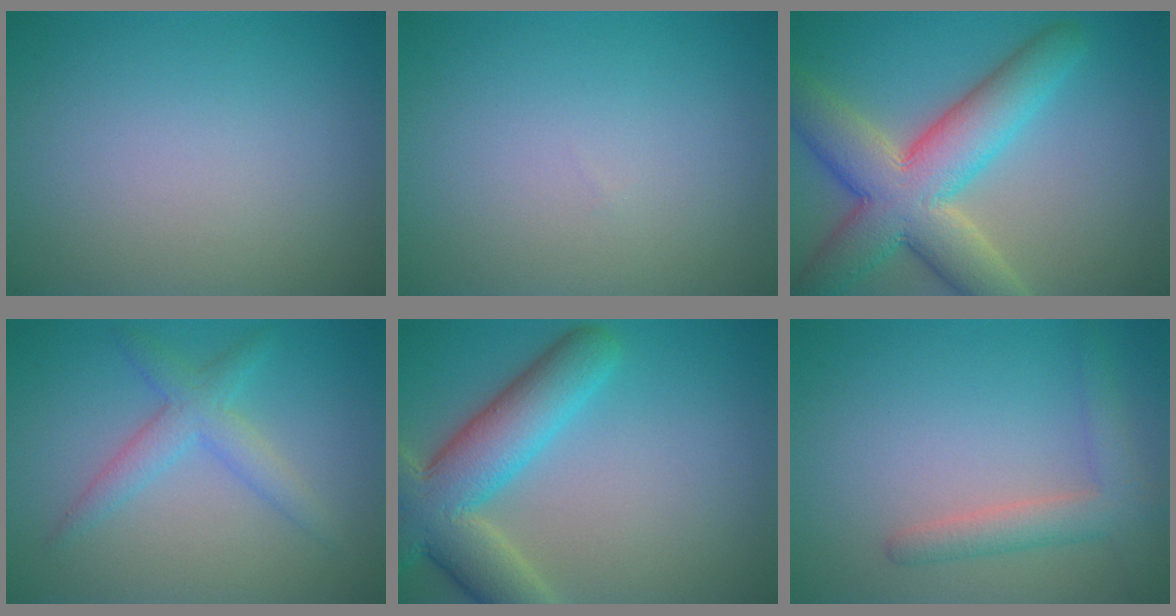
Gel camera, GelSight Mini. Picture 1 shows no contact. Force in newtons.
{"total": 0.0}
{"total": 9.6, "press": 9.6, "slide": 0.6}
{"total": 3.0, "press": 3.0, "slide": 0.1}
{"total": 8.4, "press": 8.4, "slide": 0.6}
{"total": 3.0, "press": 3.0, "slide": 0.1}